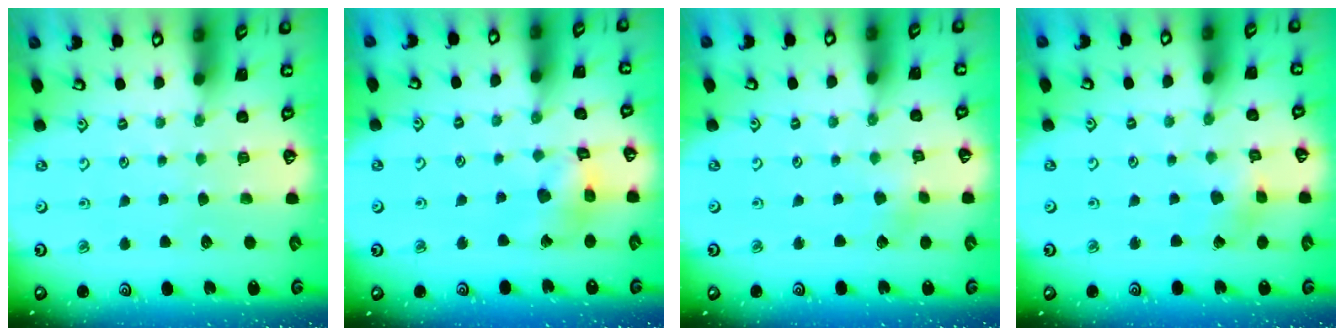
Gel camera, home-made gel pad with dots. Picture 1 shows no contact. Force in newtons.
{"total": 10.1, "press": 10.0, "slide": 1.2}
{"total": 2.7, "press": 2.7, "slide": 0.2}
{"total": 2.7, "press": 2.7, "slide": 0.2}